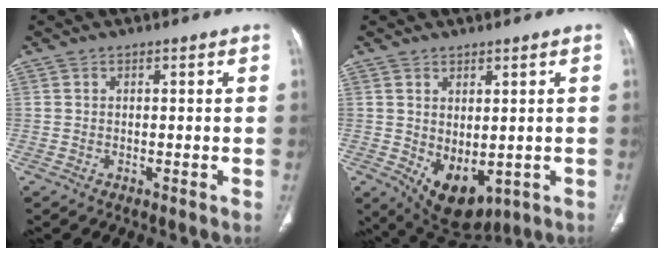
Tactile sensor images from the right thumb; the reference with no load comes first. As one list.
[{"total": 8.9, "force": [-1.2, 5.3, 7.1], "torque": [-0.093, -0.008, 0.011]}]